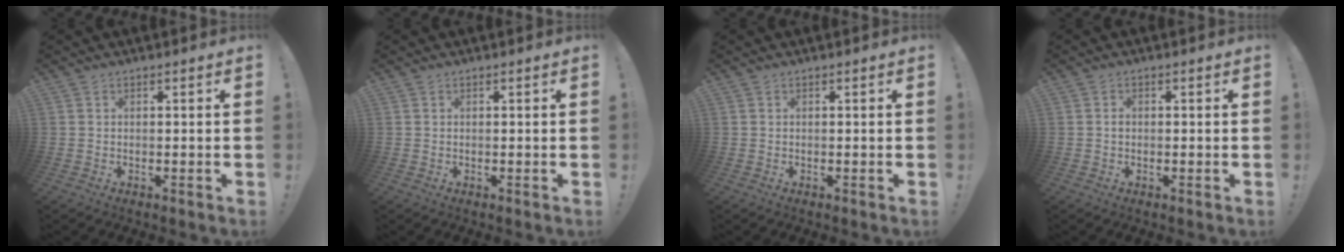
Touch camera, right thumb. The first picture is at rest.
{"total": 0.0}
{"total": 0.0}
{"total": 0.7, "force": [-0.1, 0.6, 0.2], "torque": [-0.002, 0.003, -0.003]}